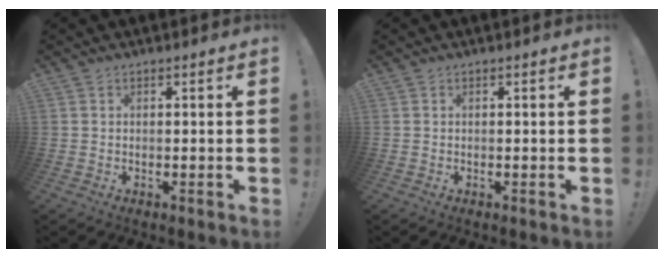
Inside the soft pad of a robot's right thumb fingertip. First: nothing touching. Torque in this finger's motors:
{"motor_torque": [-0.06, 0.13, 0.10, -0.03, 0.02]}